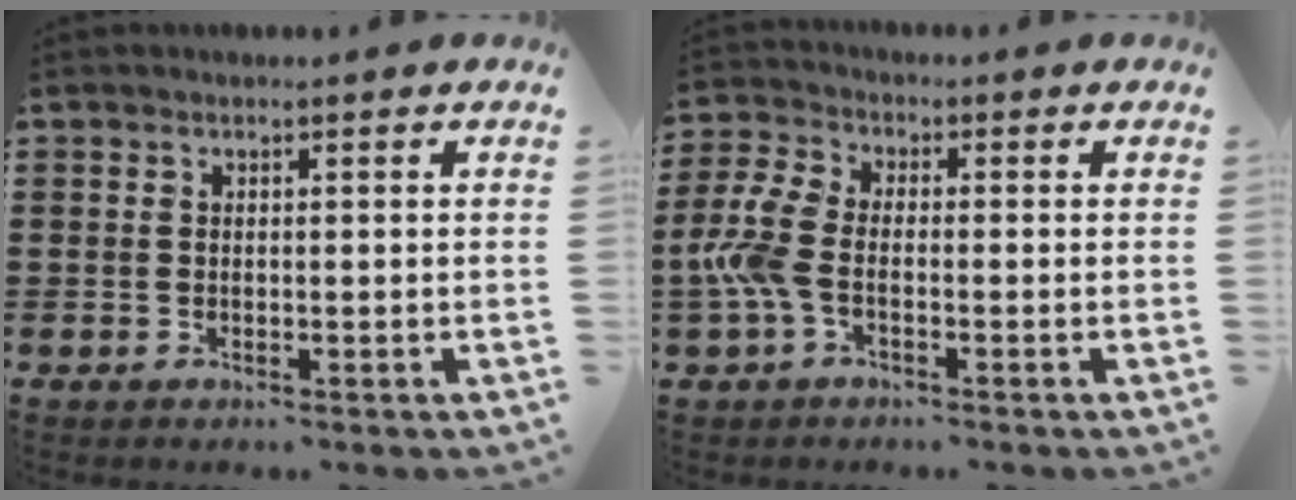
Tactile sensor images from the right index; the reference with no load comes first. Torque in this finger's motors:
{"motor_torque": [1.03, 0.18, 0.63, 0.21]}